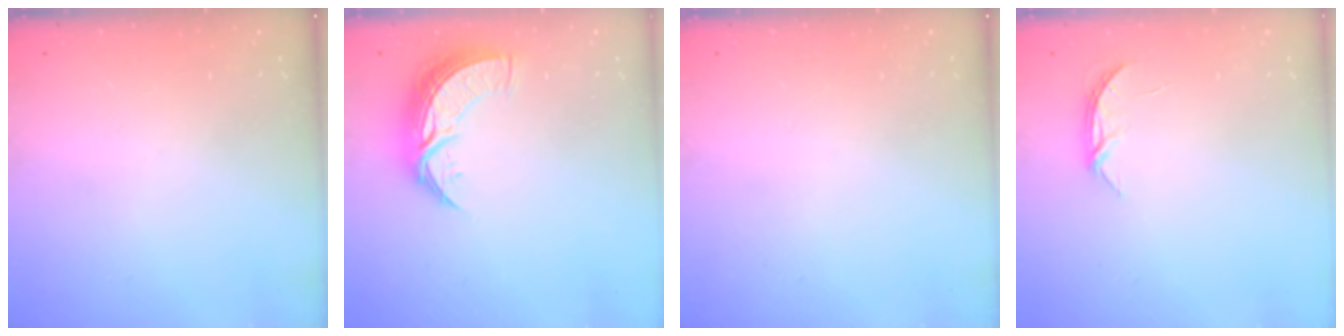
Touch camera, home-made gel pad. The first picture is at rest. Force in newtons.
{"total": 9.5, "press": 9.5, "slide": 0.8}
{"total": 0.0}
{"total": 4.0, "press": 4.0, "slide": 0.4}